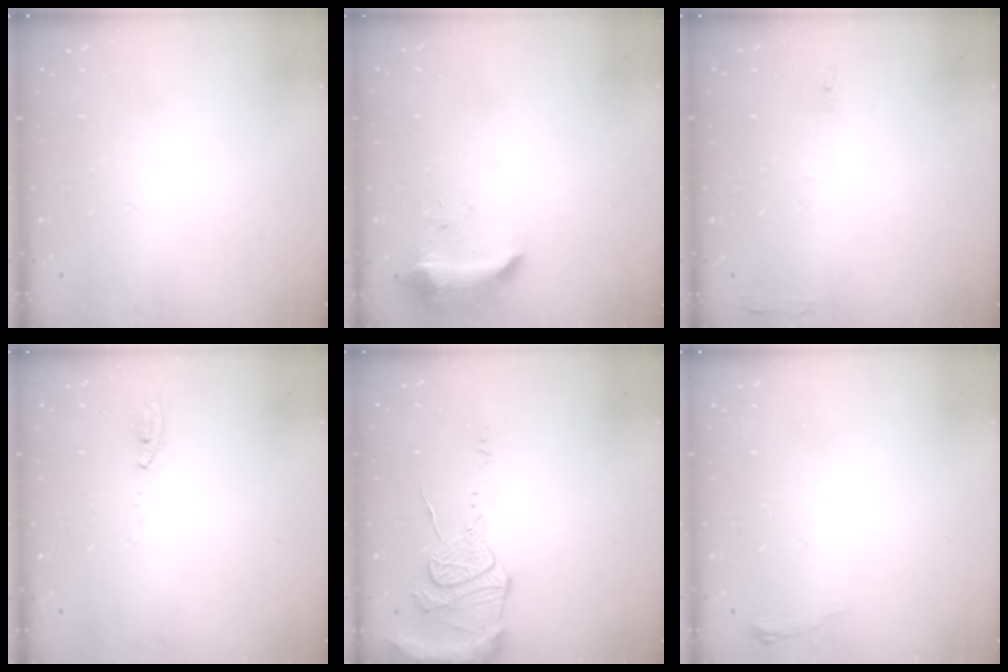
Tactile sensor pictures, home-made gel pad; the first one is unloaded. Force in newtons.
{"total": 9.1, "press": 8.8, "slide": 2.4}
{"total": 5.3, "press": 5.3, "slide": 0.6}
{"total": 3.4, "press": 2.9, "slide": 1.7}
{"total": 12.5, "press": 12.4, "slide": 1.1}
{"total": 3.1, "press": 3.1, "slide": 0.5}